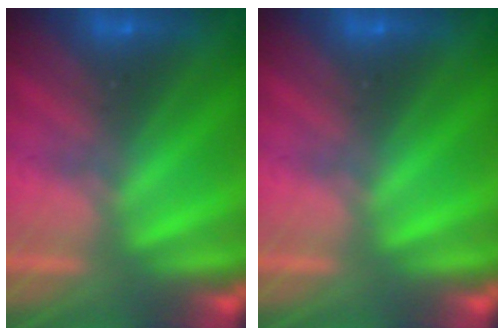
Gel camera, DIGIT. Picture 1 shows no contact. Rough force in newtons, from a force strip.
{"total": 0.0}